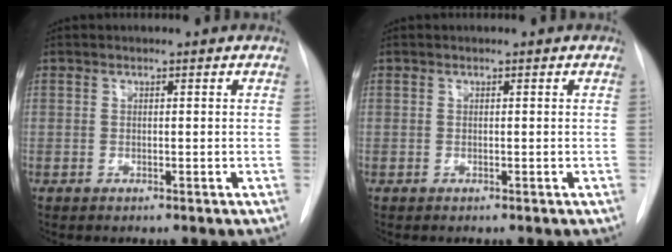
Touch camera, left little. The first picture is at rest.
{"total": 0.0}